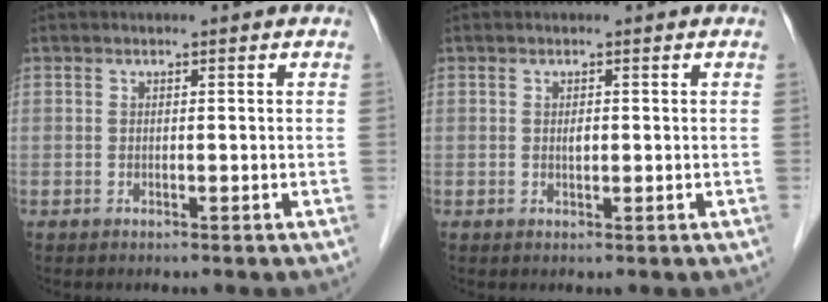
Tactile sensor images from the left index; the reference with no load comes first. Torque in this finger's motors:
{"motor_torque": [0.04, 0.01, 0.00, 0.00]}